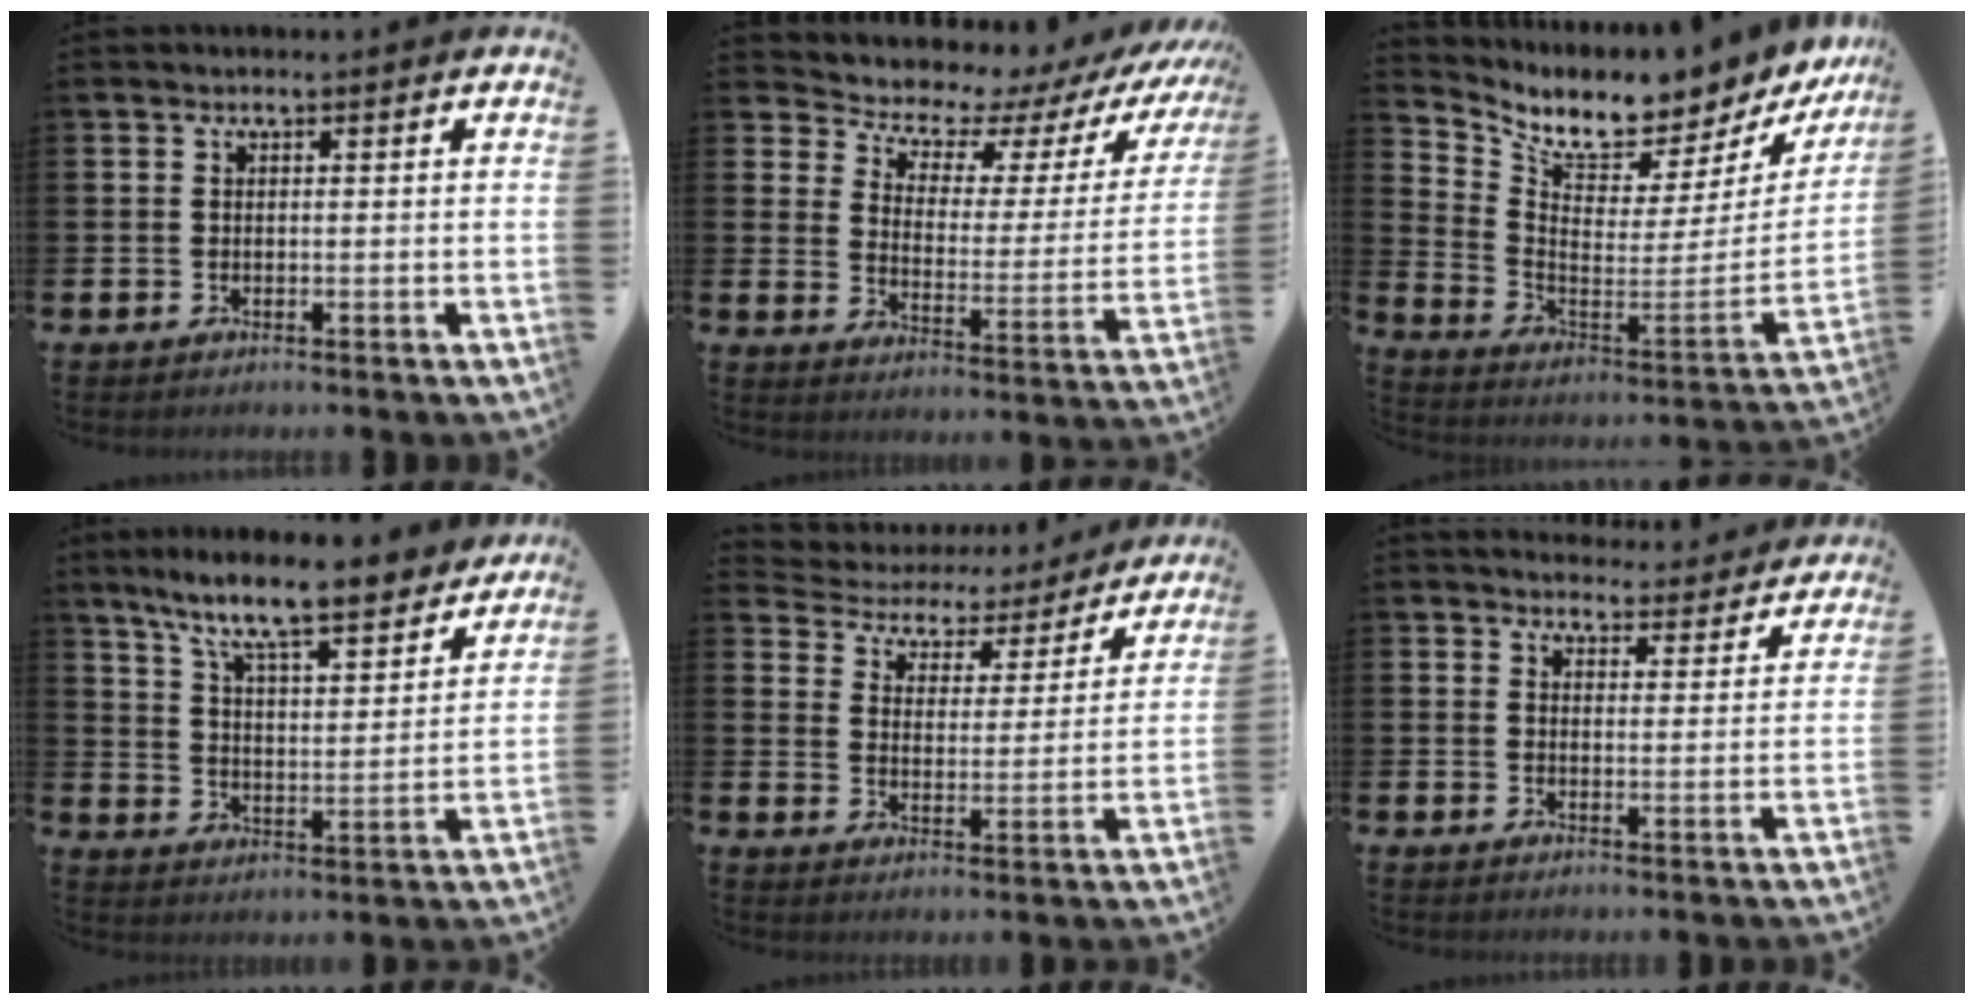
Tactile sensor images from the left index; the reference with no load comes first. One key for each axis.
{"total": 6.7, "fx": 5.8, "fy": 2.7, "fz": 2.2, "tx": -0.071, "ty": -0.045, "tz": 0.092}
{"total": 6.6, "fx": 6.0, "fy": 1.9, "fz": 1.9, "tx": -0.064, "ty": -0.070, "tz": 0.095}
{"total": 9.7, "fx": 8.8, "fy": 0.7, "fz": 4.0, "tx": -0.101, "ty": -0.061, "tz": 0.149}
{"total": 4.5, "fx": 3.9, "fy": 2.3, "fz": 0.4, "tx": -0.038, "ty": -0.030, "tz": 0.060}
{"total": 4.1, "fx": 4.0, "fy": 0.9, "fz": 0.0, "tx": -0.002, "ty": -0.031, "tz": 0.070}